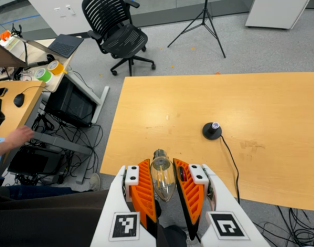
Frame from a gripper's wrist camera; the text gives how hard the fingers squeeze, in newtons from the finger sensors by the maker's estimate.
{"total": 9.4, "left": 8.7, "right": 10.1}